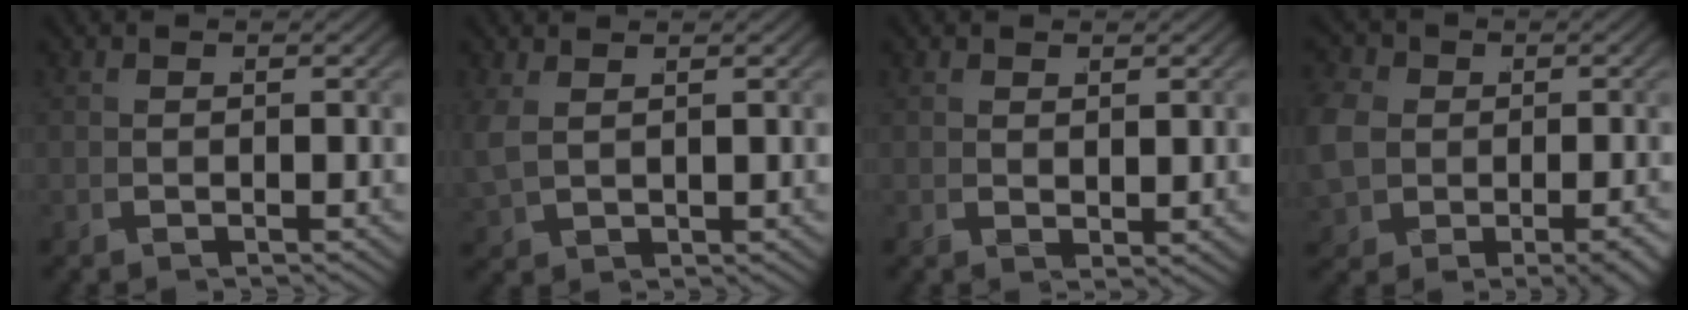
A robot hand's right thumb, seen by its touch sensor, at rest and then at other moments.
{"total": 2.4, "force": [1.4, 1.4, 1.3], "torque": [-0.036, 0.001, 0.033]}
{"total": 1.5, "force": [1.3, 0.4, 0.5], "torque": [-0.004, 0.002, 0.029]}
{"total": 5.7, "force": [-0.3, 4.7, 3.2], "torque": [-0.082, -0.019, 0.002]}